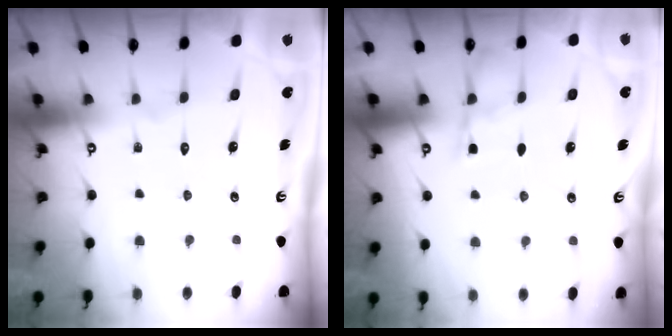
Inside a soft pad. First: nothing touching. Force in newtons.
{"total": 4.3, "press": 4.2, "slide": 0.7}